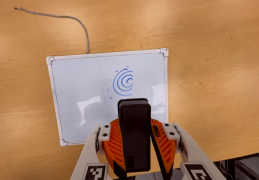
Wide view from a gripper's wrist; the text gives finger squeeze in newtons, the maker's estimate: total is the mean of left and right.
{"total": 8.6, "left": 8.8, "right": 8.5}